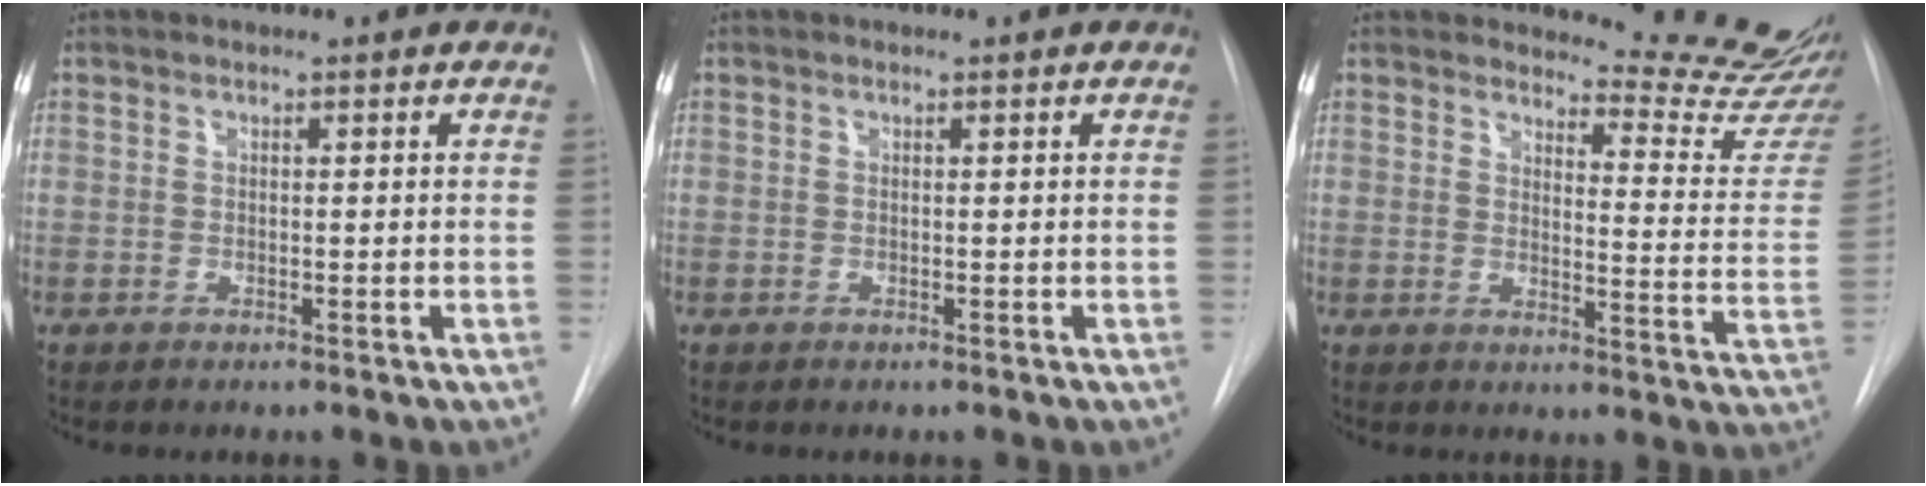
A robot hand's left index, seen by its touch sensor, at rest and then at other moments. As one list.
[{"total": 0.0}, {"total": 13.1, "force": [13.0, -0.5, 1.4], "torque": [-0.004, -0.143, 0.128]}]